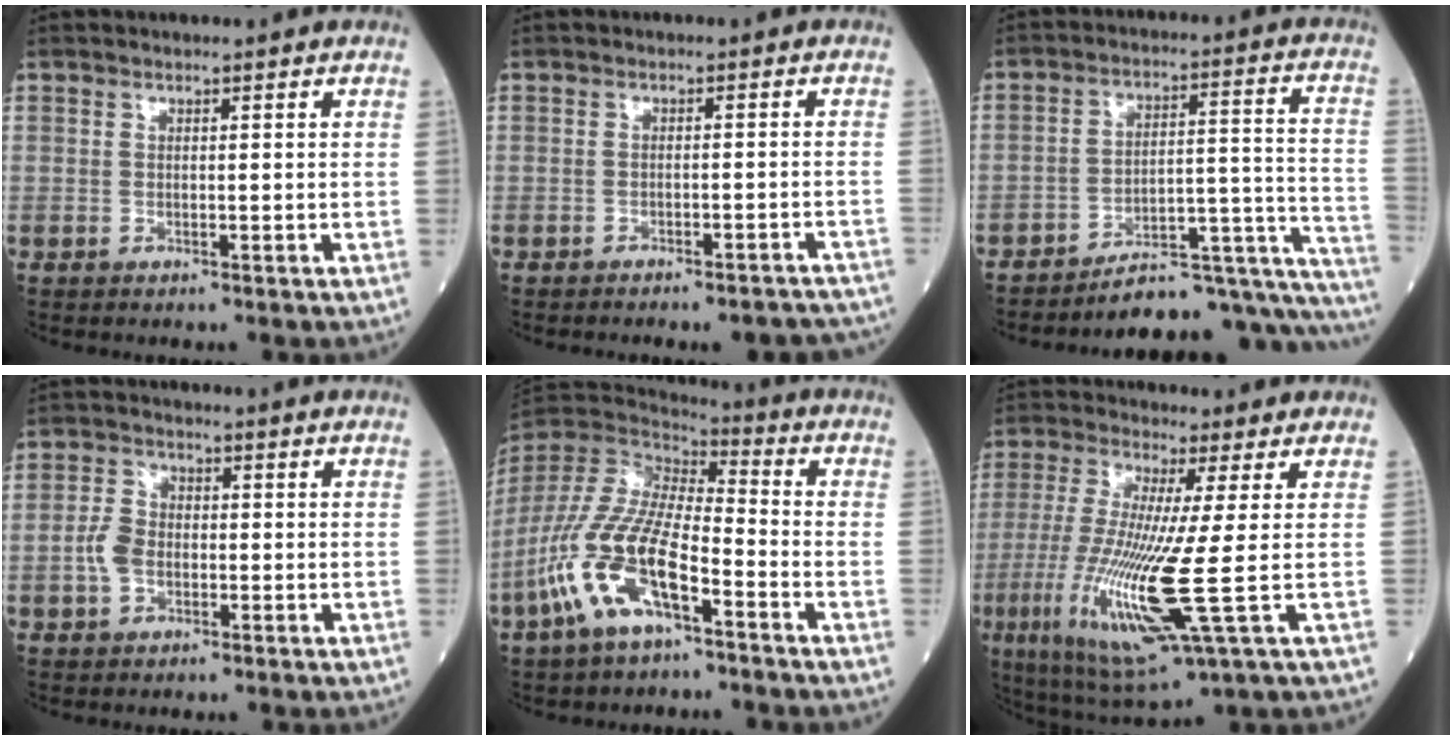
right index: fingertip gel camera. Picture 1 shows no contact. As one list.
[{"total": 8.3, "force": [-7.7, 1.8, 2.6], "torque": [-0.017, 0.004, -0.084]}, {"total": 17.5, "force": [-16.0, 2.6, 6.6], "torque": [-0.017, 0.065, -0.217]}, {"total": 4.2, "force": [-1.0, 2.9, 2.8], "torque": [-0.068, 0.011, -0.024]}, {"total": 14.8, "force": [-7.0, 4.5, 12.3], "torque": [-0.271, -0.009, -0.134]}, {"total": 15.8, "force": [-2.8, 0.3, 15.5], "torque": [-0.335, -0.032, -0.055]}]